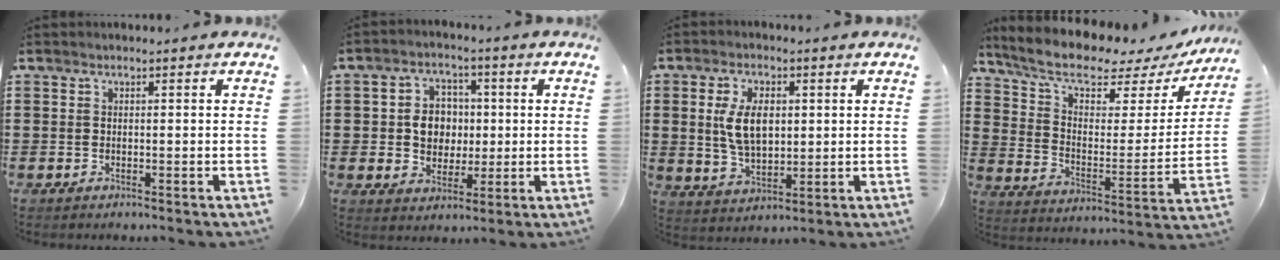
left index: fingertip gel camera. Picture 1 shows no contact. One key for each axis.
{"total": 6.7, "fx": 0.3, "fy": 5.8, "fz": 3.3, "tx": -0.076, "ty": 0.016, "tz": 0.002}
{"total": 7.5, "fx": 1.4, "fy": 4.2, "fz": 6.0, "tx": -0.130, "ty": 0.006, "tz": 0.019}
{"total": 8.7, "fx": 6.9, "fy": 2.5, "fz": 4.7, "tx": -0.113, "ty": -0.044, "tz": 0.117}